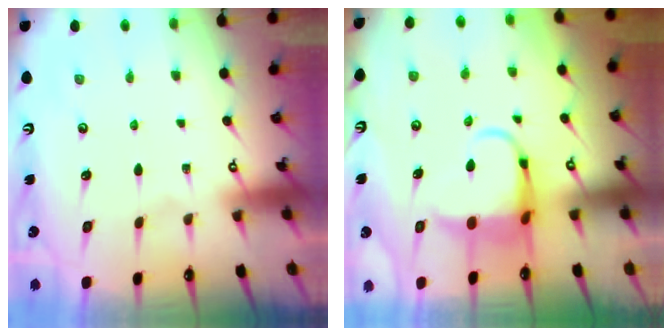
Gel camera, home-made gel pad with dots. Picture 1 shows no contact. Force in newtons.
{"total": 6.7, "press": 6.6, "slide": 1.1}